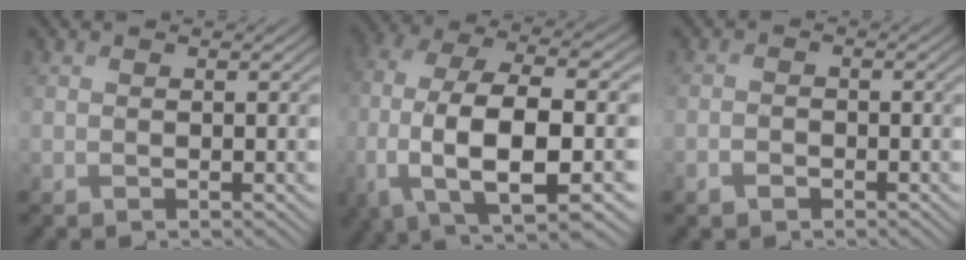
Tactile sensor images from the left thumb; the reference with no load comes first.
{"total": 14.5, "force": [-4.1, 6.2, 12.4], "torque": [-0.270, -0.018, -0.074]}
{"total": 1.6, "force": [-1.4, 0.8, 0.3], "torque": [-0.001, -0.001, -0.032]}